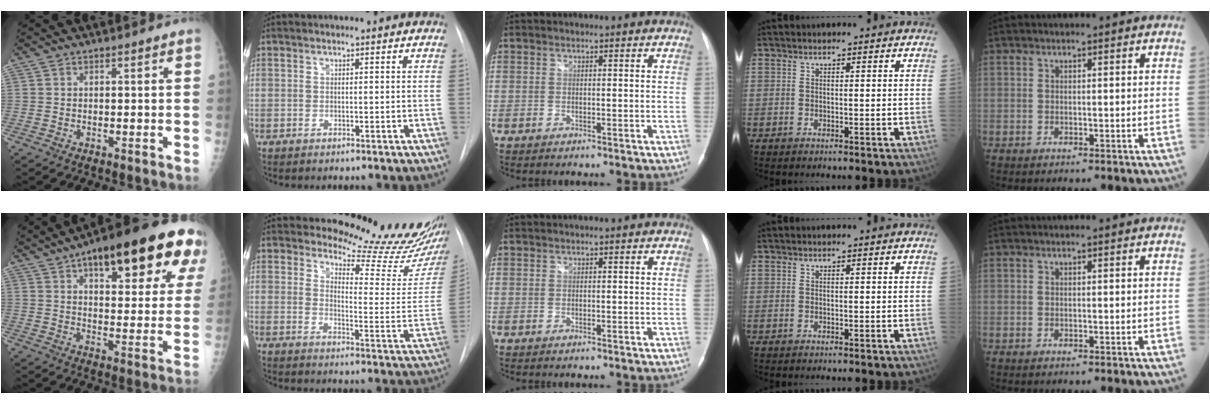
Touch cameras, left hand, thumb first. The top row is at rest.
{"thumb": {"total": 24.0, "force": [12.0, 8.8, 18.8], "torque": [-0.229, -0.005, 0.164]}, "index": {"total": 15.9, "force": [15.1, 1.0, 5.1], "torque": [-0.062, -0.112, 0.173]}}